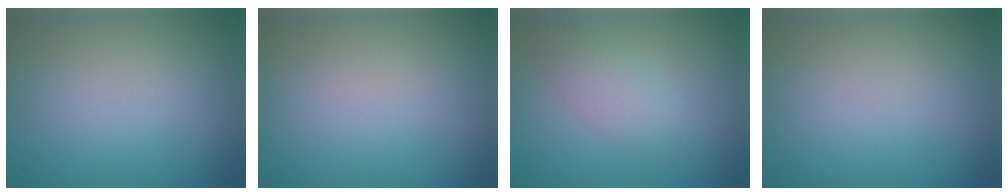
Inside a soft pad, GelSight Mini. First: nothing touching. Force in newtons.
{"total": 0.0}
{"total": 2.8, "press": 2.8, "slide": 0.2}
{"total": 0.0}